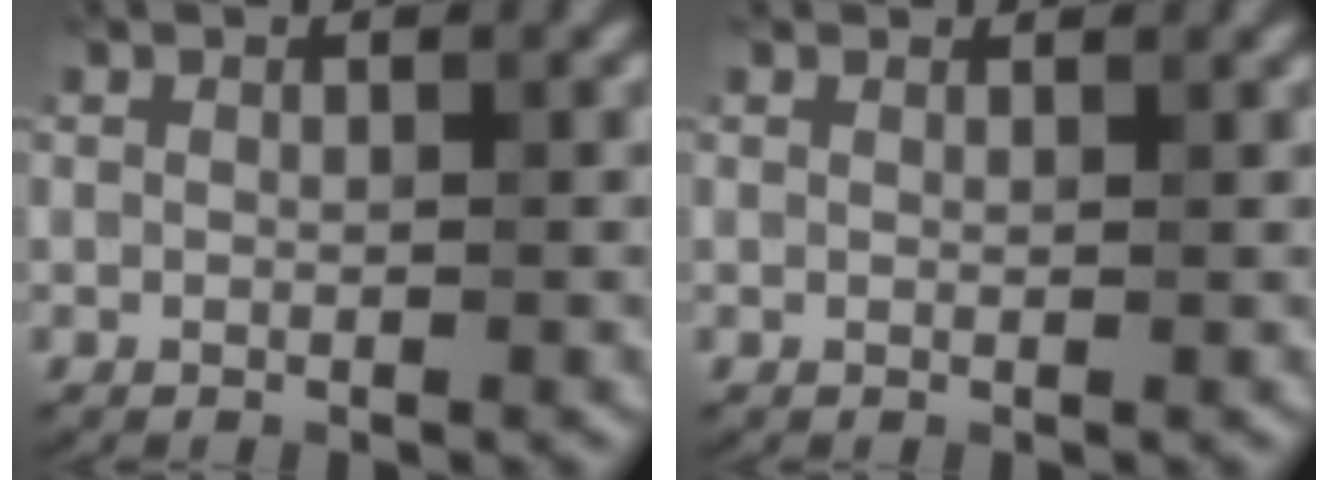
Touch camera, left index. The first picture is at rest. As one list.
[{"total": 1.9, "force": [1.8, 0.3, 0.4], "torque": [-0.019, 0.001, 0.022]}]